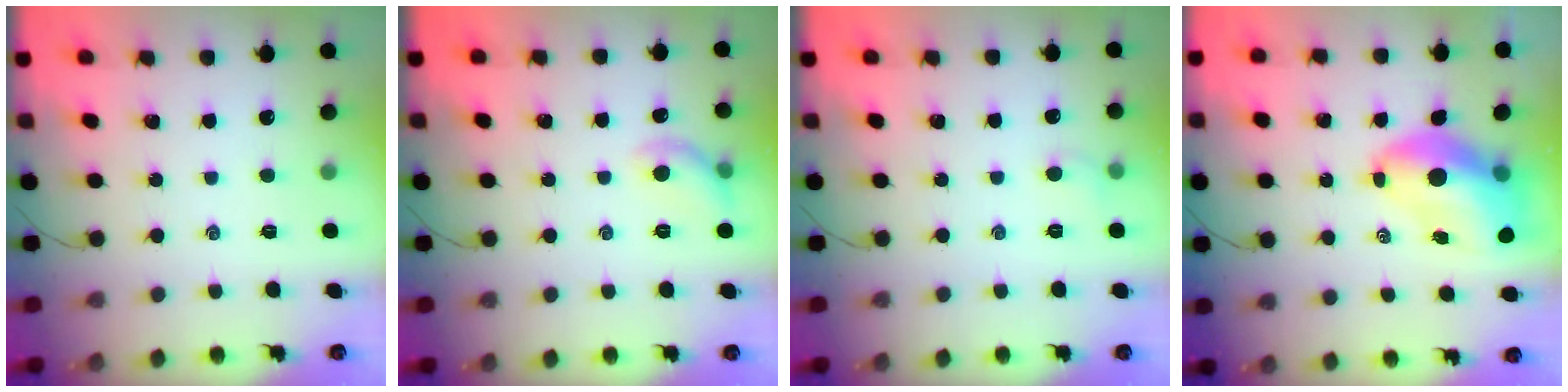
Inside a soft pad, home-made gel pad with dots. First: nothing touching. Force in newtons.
{"total": 6.9, "press": 6.8, "slide": 0.9}
{"total": 3.7, "press": 3.5, "slide": 1.2}
{"total": 12.3, "press": 11.7, "slide": 3.8}